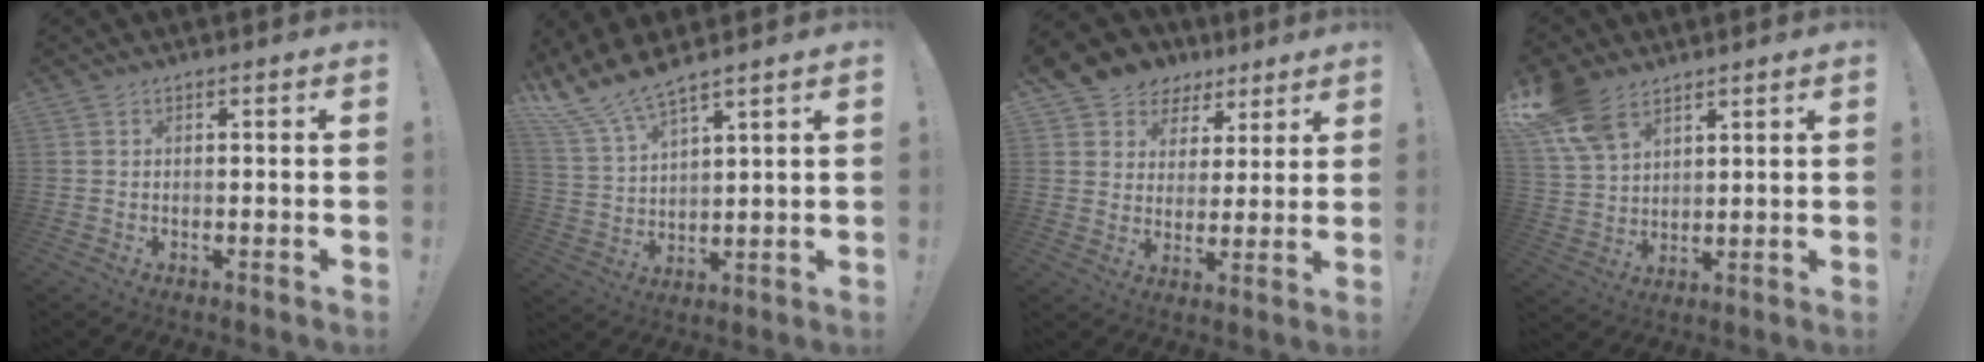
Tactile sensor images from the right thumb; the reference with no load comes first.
{"total": 9.8, "force": [8.9, 1.2, 4.0], "torque": [-0.103, -0.057, 0.165]}
{"total": 7.7, "force": [4.4, 6.3, 1.2], "torque": [-0.025, -0.036, 0.090]}
{"total": 11.8, "force": [7.8, 6.8, 5.7], "torque": [-0.110, -0.035, 0.157]}